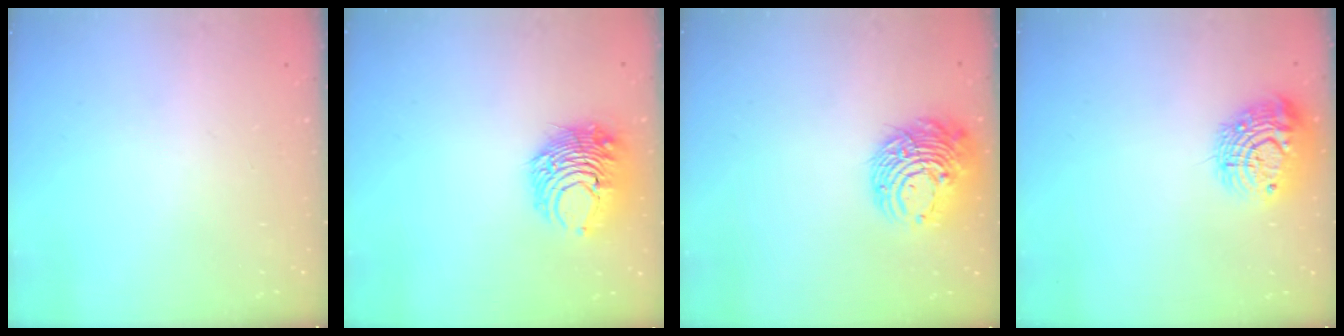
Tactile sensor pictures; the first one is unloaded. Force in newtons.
{"total": 10.7, "press": 10.7, "slide": 0.6}
{"total": 12.0, "press": 12.0, "slide": 1.3}
{"total": 12.7, "press": 12.7, "slide": 1.0}